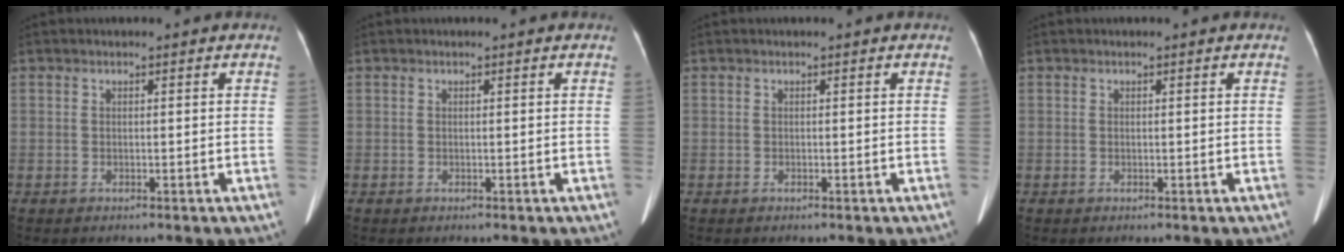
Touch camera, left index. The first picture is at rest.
{"total": 0.0}
{"total": 0.0}
{"total": 0.0}